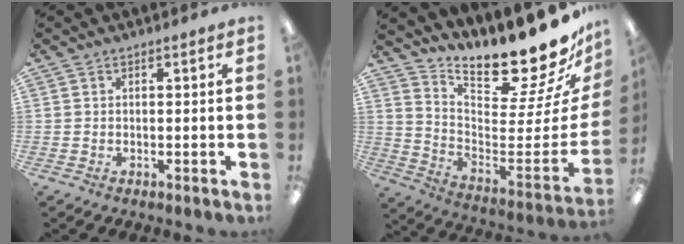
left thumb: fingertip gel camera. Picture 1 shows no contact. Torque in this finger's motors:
{"motor_torque": [0.16, 0.14, 0.72, -2.05, 0.08]}